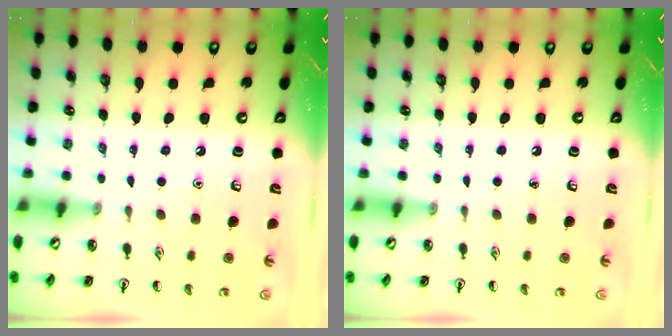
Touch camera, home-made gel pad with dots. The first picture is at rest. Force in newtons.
{"total": 0.0}